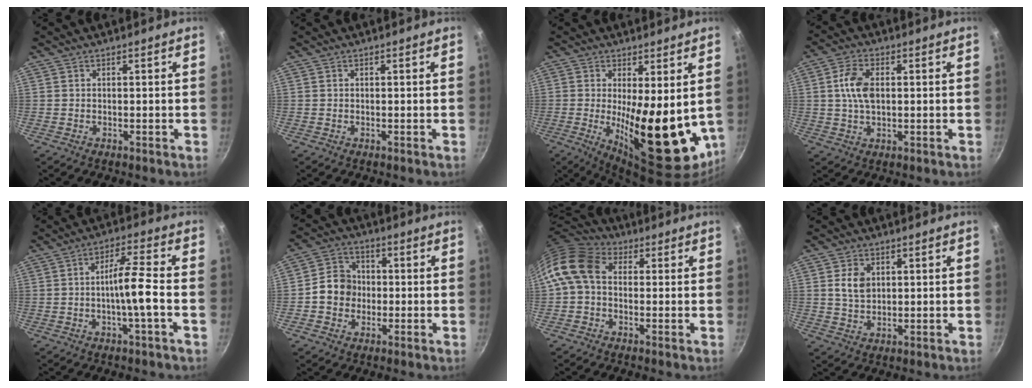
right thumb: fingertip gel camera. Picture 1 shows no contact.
{"total": 0.0}
{"total": 17.7, "force": [0.0, 6.2, 16.5], "torque": [-0.219, -0.034, 0.015]}
{"total": 7.0, "force": [0.9, 4.2, 5.6], "torque": [-0.099, 0.008, 0.013]}
{"total": 7.5, "force": [-1.8, 0.3, 7.2], "torque": [-0.130, 0.027, -0.033]}
{"total": 8.1, "force": [-0.9, 7.1, 3.8], "torque": [-0.035, 0.022, -0.031]}
{"total": 10.7, "force": [0.8, 7.9, 7.2], "torque": [-0.132, 0.028, -0.007]}
{"total": 5.1, "force": [1.3, 3.7, 3.2], "torque": [-0.047, -0.005, 0.025]}